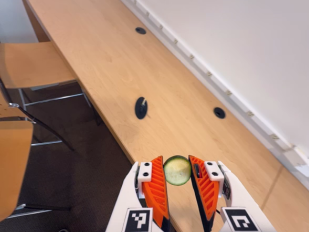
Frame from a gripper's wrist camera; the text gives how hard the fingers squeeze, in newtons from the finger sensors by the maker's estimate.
{"total": 9.4, "left": 9.2, "right": 9.5}